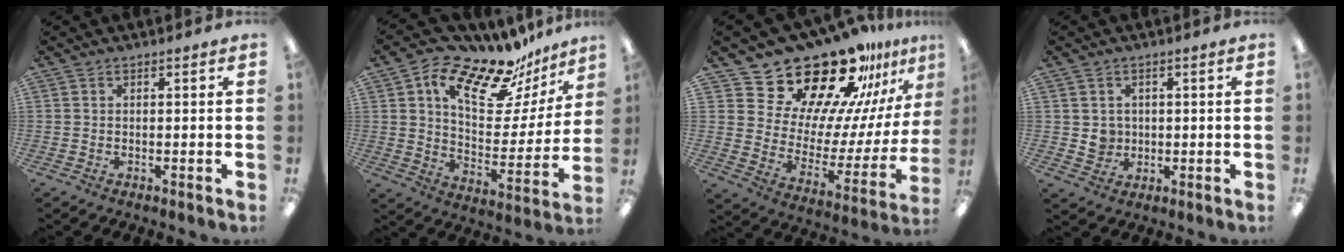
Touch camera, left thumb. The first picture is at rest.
{"total": 18.6, "force": [13.8, 7.4, 9.9], "torque": [-0.159, -0.100, 0.232]}
{"total": 26.0, "force": [21.3, 11.1, 10.0], "torque": [-0.144, -0.166, 0.378]}
{"total": 3.9, "force": [0.7, 3.8, 0.5], "torque": [0.004, -0.001, 0.010]}